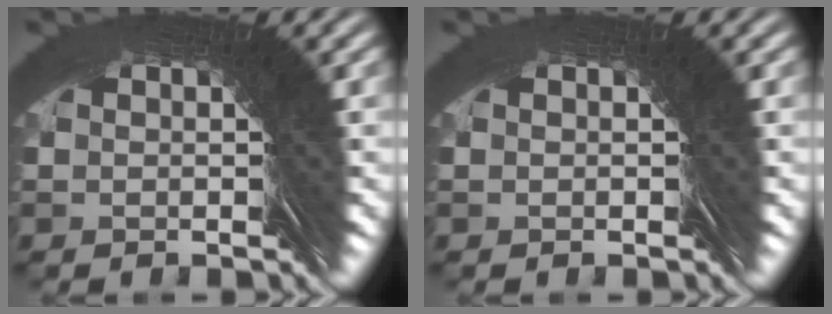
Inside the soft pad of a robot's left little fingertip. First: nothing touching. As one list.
[{"total": 0.0}]